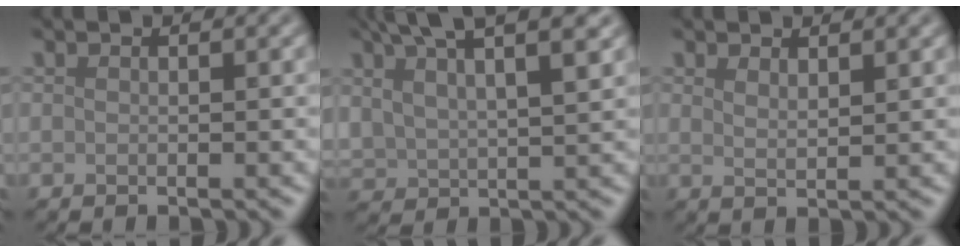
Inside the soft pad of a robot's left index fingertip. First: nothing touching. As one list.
[{"total": 10.1, "force": [6.6, 4.1, 6.5], "torque": [-0.114, 0.038, 0.086]}, {"total": 1.5, "force": [1.2, 0.4, 0.8], "torque": [-0.013, -0.002, 0.020]}]